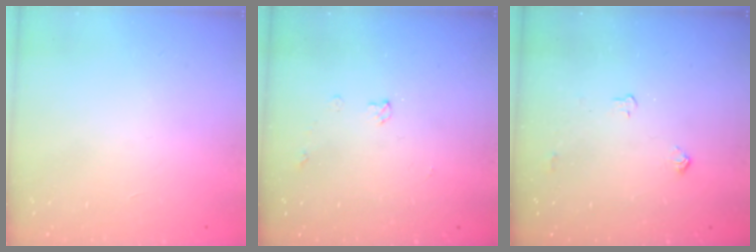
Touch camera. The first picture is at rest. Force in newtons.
{"total": 4.0, "press": 4.0, "slide": 0.1}
{"total": 3.9, "press": 3.8, "slide": 0.6}